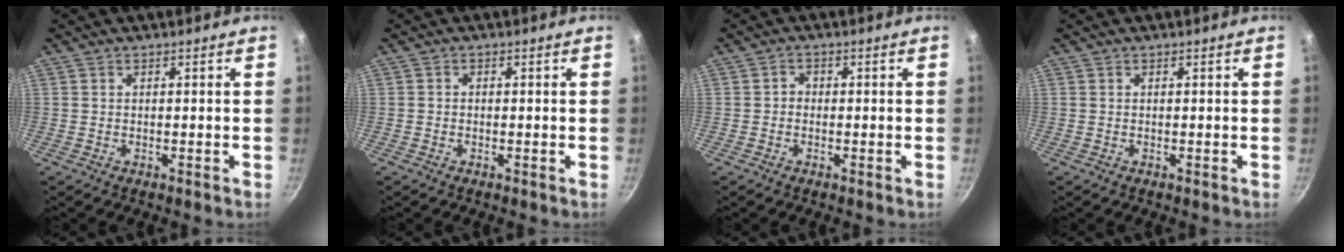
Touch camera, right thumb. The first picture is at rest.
{"total": 0.5, "force": [-0.3, 0.4, 0.2], "torque": [-0.005, 0.004, -0.006]}
{"total": 1.4, "force": [-0.5, 1.2, 0.6], "torque": [-0.005, 0.007, -0.013]}
{"total": 0.0}